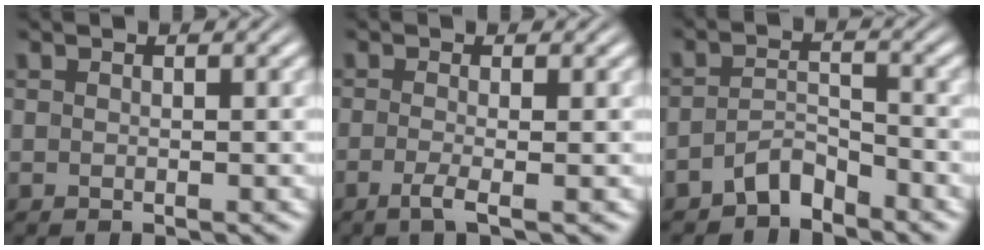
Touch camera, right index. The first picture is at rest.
{"total": 2.1, "force": [-1.2, -0.1, 1.7], "torque": [-0.046, -0.019, -0.014]}
{"total": 3.4, "force": [-3.1, 1.0, 1.0], "torque": [-0.011, -0.010, -0.050]}